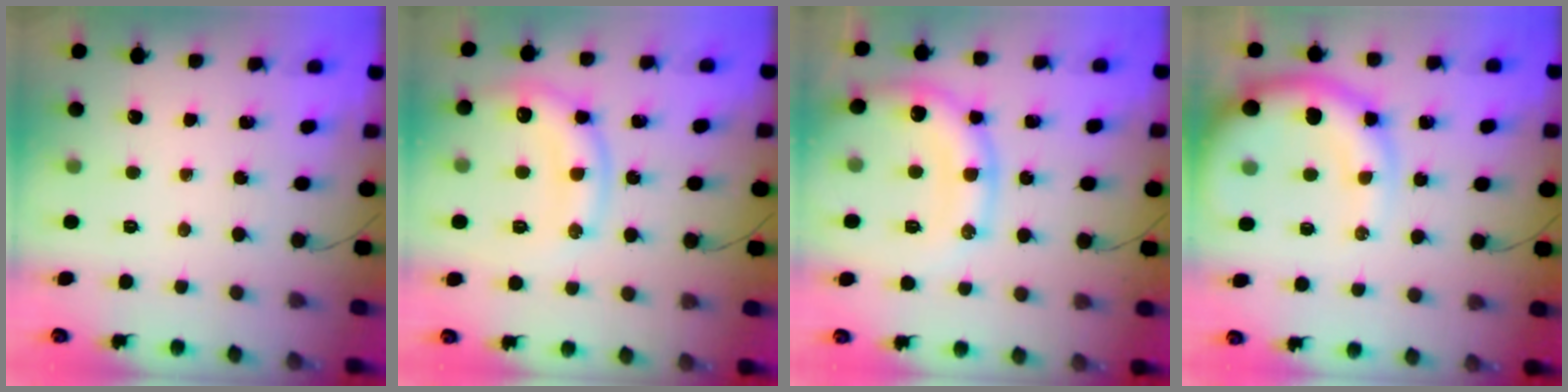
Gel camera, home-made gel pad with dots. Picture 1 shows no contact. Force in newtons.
{"total": 12.5, "press": 12.4, "slide": 1.6}
{"total": 16.8, "press": 16.8, "slide": 0.8}
{"total": 10.7, "press": 10.3, "slide": 3.0}